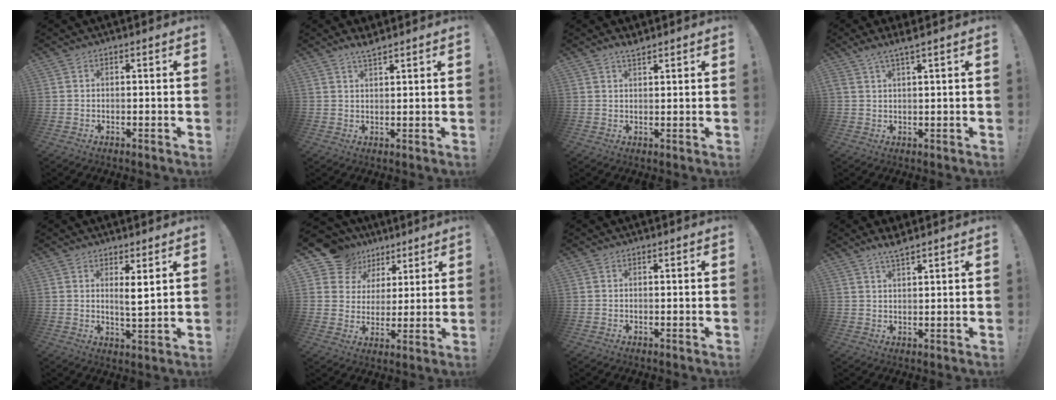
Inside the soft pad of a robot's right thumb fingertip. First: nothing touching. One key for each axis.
{"total": 3.4, "fx": 2.9, "fy": 0.2, "fz": 1.8, "tx": -0.032, "ty": -0.016, "tz": 0.050}
{"total": 2.7, "fx": 2.3, "fy": 0.4, "fz": 1.2, "tx": -0.012, "ty": -0.018, "tz": 0.039}
{"total": 3.9, "fx": 2.7, "fy": -0.4, "fz": 2.9, "tx": -0.059, "ty": -0.006, "tz": 0.046}
{"total": 4.0, "fx": 2.1, "fy": 0.4, "fz": 3.3, "tx": -0.049, "ty": -0.016, "tz": 0.032}
{"total": 11.8, "fx": 7.0, "fy": 9.1, "fz": 2.6, "tx": -0.051, "ty": -0.045, "tz": 0.142}
{"total": 0.0}
{"total": 4.1, "fx": 3.4, "fy": 0.2, "fz": 2.3, "tx": -0.035, "ty": -0.021, "tz": 0.057}